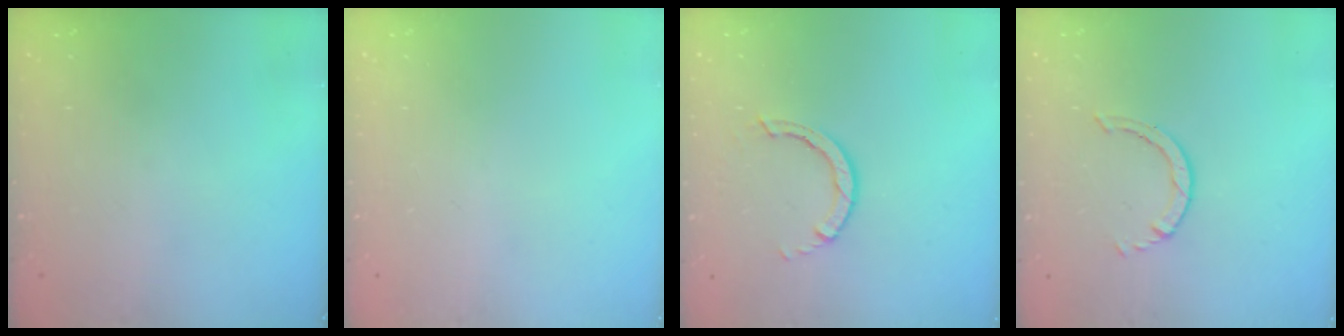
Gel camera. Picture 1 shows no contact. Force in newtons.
{"total": 0.0}
{"total": 2.8, "press": 2.8, "slide": 0.2}
{"total": 0.8, "press": 0.7, "slide": 0.1}